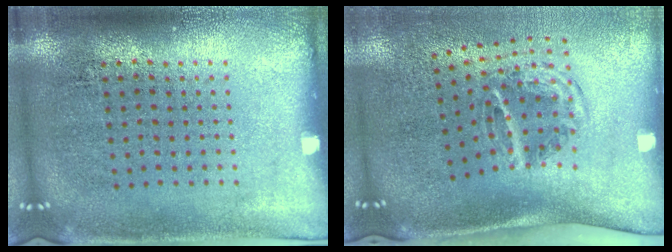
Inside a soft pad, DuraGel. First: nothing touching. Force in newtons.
{"total": 2.0, "press": 1.2, "slide": 1.6}